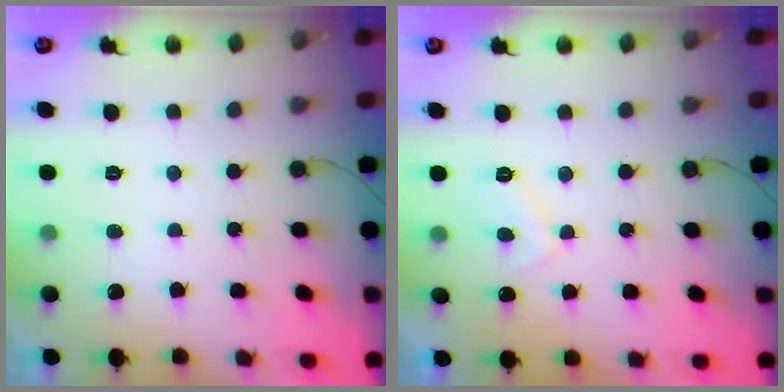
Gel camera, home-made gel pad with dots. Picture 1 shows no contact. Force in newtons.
{"total": 3.5, "press": 3.4, "slide": 0.8}